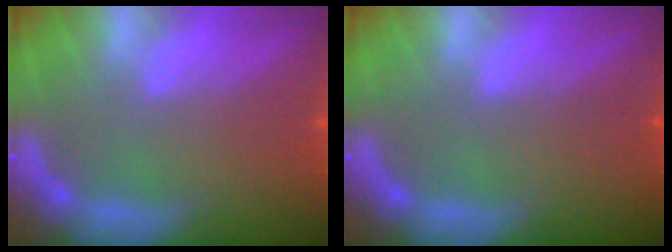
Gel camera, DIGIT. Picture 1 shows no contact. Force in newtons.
{"total": 0.0}